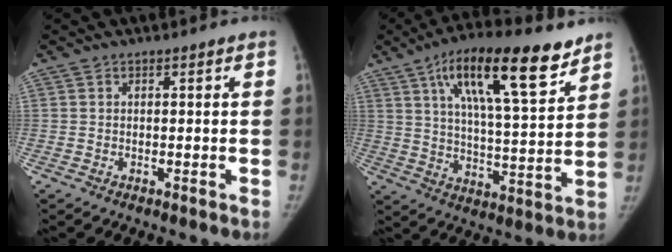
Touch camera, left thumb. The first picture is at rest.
{"total": 19.9, "force": [11.4, 5.8, 15.2], "torque": [-0.223, -0.035, 0.187]}